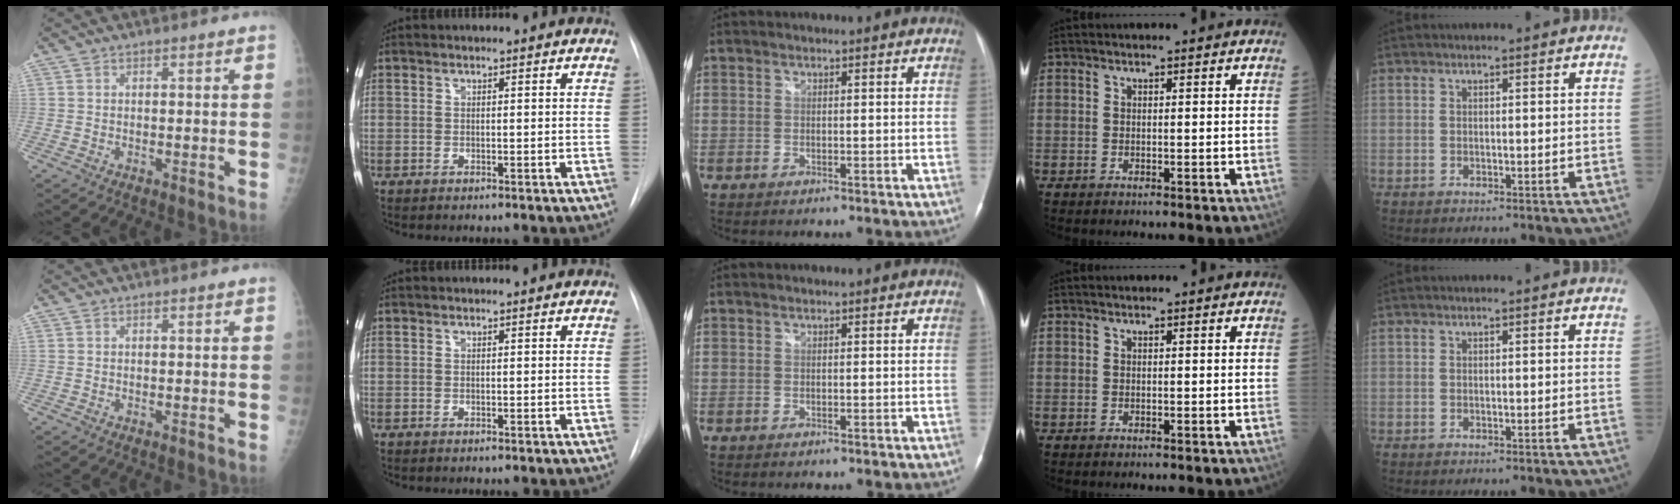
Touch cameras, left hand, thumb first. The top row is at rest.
{}